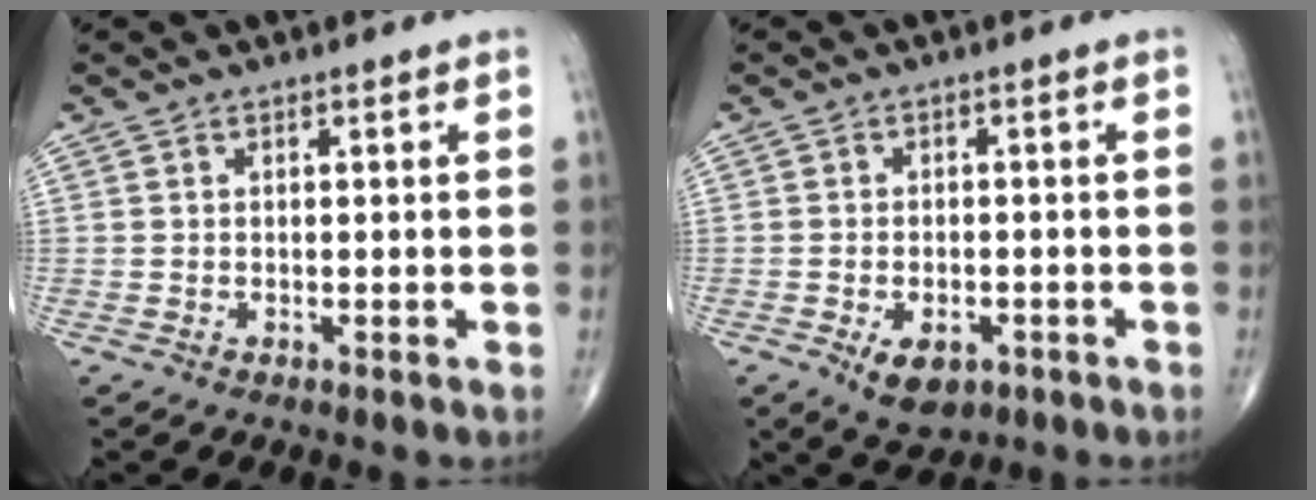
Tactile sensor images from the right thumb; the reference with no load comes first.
{"total": 5.9, "force": [-2.6, 3.4, 4.0], "torque": [-0.057, 0.006, -0.033]}